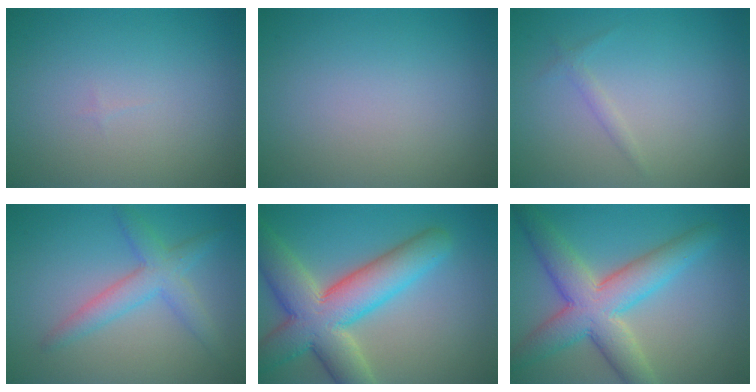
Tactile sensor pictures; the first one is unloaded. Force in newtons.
{"total": 0.0}
{"total": 0.8, "press": 0.8, "slide": 0.0}
{"total": 3.6, "press": 3.6, "slide": 0.0}
{"total": 10.0, "press": 10.0, "slide": 1.0}
{"total": 7.6, "press": 7.6, "slide": 0.4}